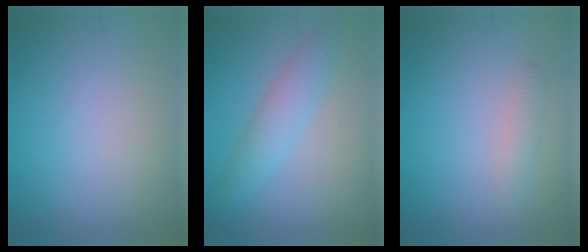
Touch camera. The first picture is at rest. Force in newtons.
{"total": 2.8, "press": 2.8, "slide": 0.0}
{"total": 1.3, "press": 1.3, "slide": 0.0}